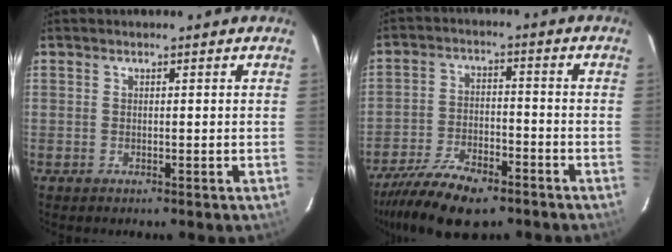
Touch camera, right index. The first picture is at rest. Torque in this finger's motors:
{"motor_torque": [1.17, -0.96, 0.33, 0.11]}